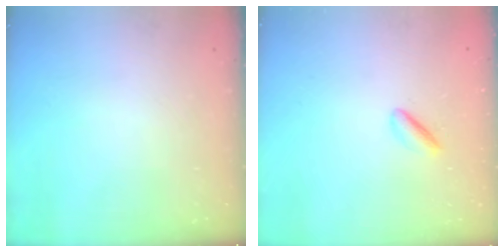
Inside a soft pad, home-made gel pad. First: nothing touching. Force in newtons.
{"total": 1.8, "press": 1.7, "slide": 0.6}